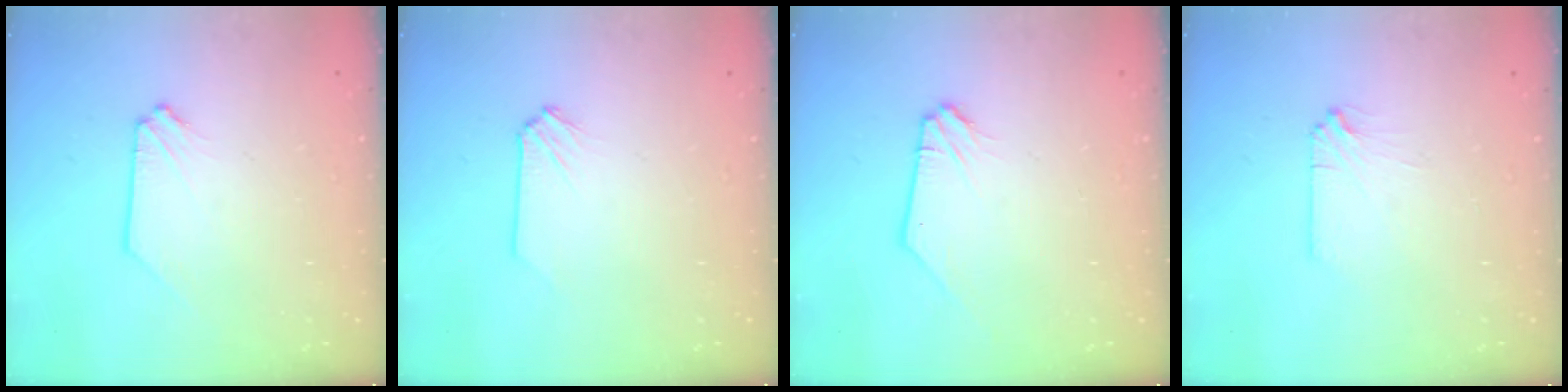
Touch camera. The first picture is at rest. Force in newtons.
{"total": 0.0}
{"total": 1.0, "press": 1.0, "slide": 0.1}
{"total": 1.7, "press": 1.7, "slide": 0.4}